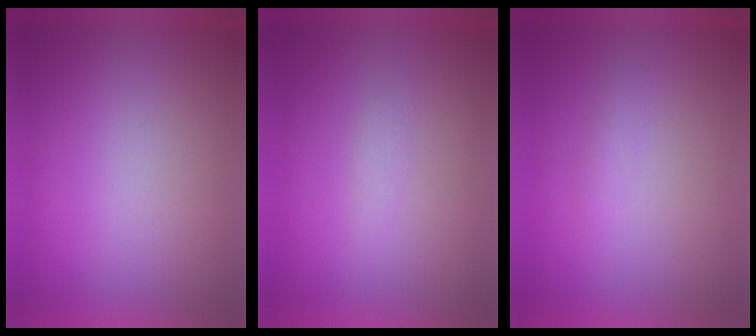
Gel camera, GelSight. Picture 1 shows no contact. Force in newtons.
{"total": 1.3}
{"total": 1.1}